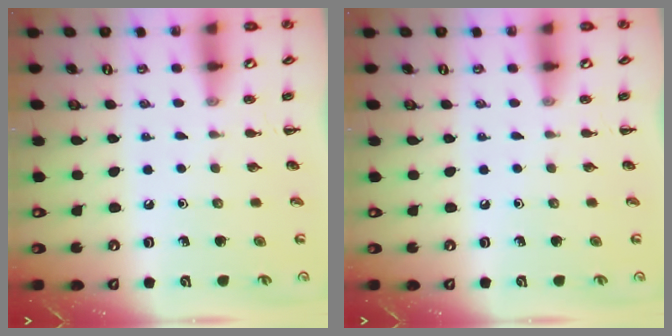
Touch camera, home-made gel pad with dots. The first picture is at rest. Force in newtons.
{"total": 0.0}